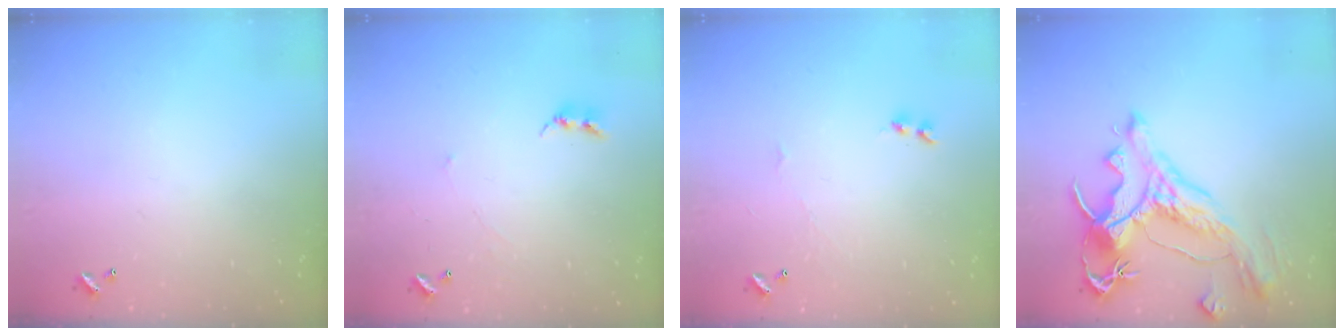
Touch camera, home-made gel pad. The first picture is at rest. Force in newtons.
{"total": 2.7, "press": 2.7, "slide": 0.3}
{"total": 1.9, "press": 1.8, "slide": 0.5}
{"total": 5.1, "press": 4.8, "slide": 1.7}